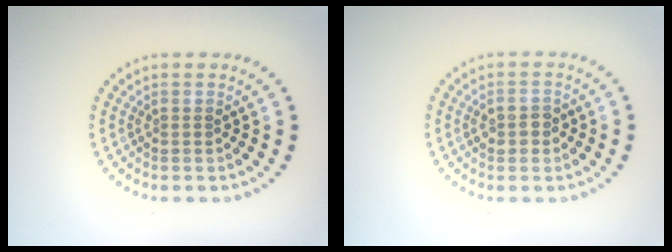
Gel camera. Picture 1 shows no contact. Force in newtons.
{"total": 1.8, "press": 1.8, "slide": 0.2}